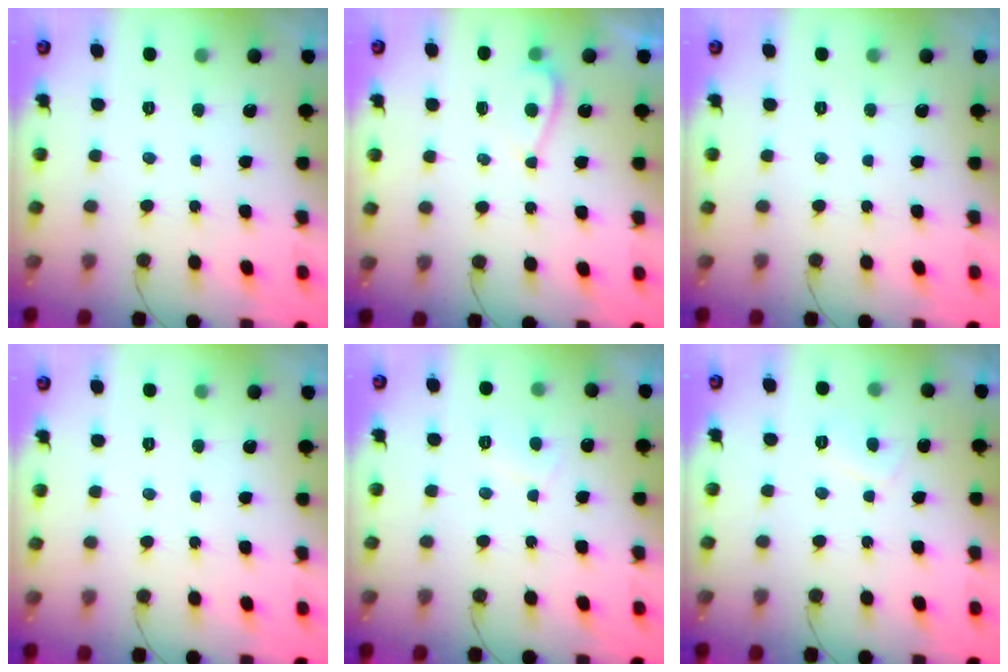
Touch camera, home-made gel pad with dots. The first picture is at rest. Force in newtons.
{"total": 3.7, "press": 3.2, "slide": 1.7}
{"total": 0.0}
{"total": 0.0}
{"total": 1.9, "press": 1.8, "slide": 0.4}
{"total": 2.4, "press": 2.3, "slide": 0.6}